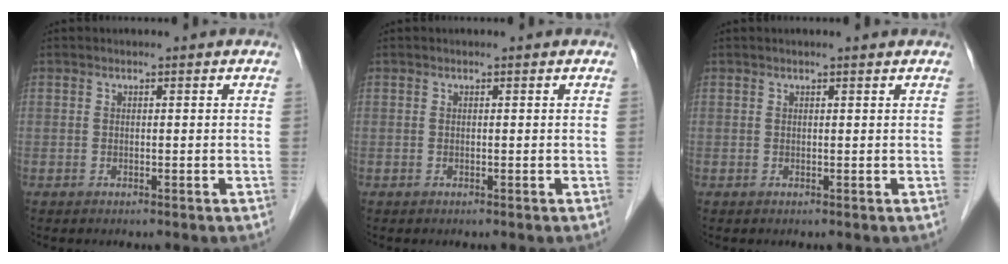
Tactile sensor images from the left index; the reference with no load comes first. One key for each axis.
{"total": 0.0}
{"total": 1.2, "fx": 1.0, "fy": -0.2, "fz": 0.7, "tx": -0.012, "ty": 0.010, "tz": 0.019}